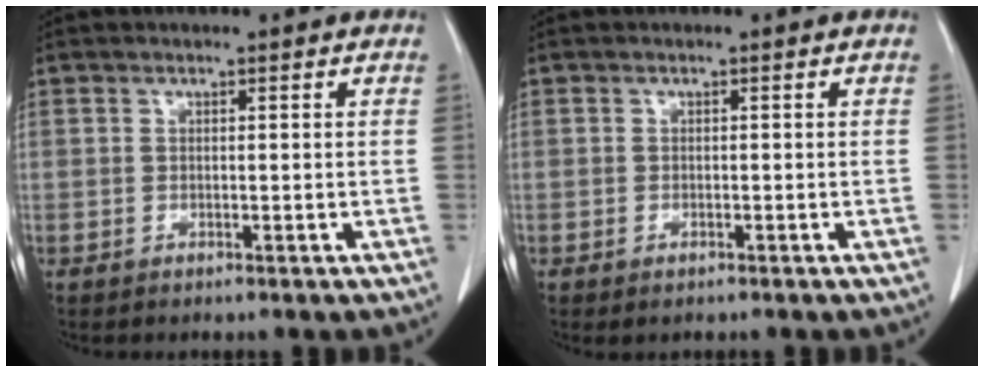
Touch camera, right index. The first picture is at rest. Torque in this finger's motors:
{"motor_torque": [0.19, -0.15, -0.05, 0.01]}